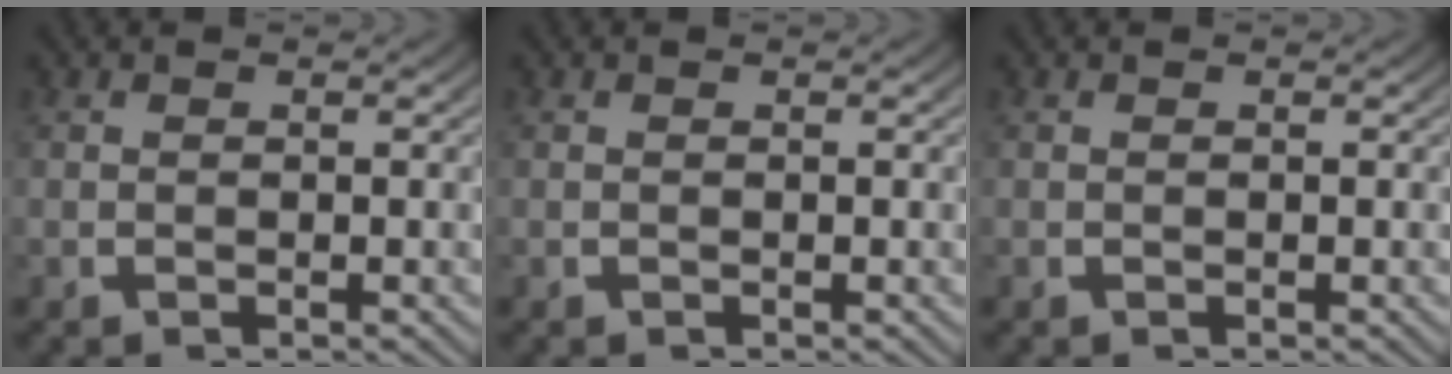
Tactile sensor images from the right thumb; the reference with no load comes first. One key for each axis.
{"total": 0.0}
{"total": 0.0}